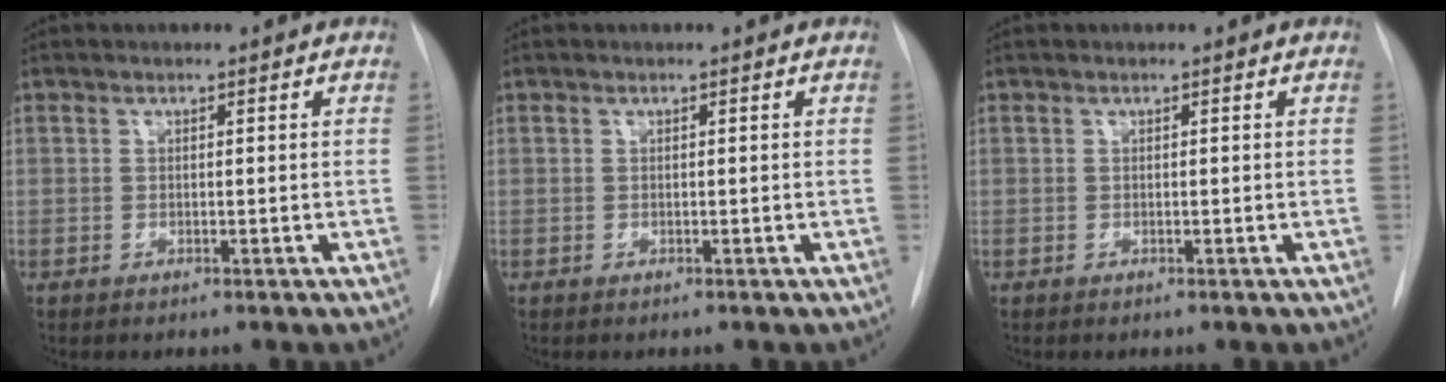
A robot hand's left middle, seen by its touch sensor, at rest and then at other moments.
{"total": 0.0}
{"total": 0.0}